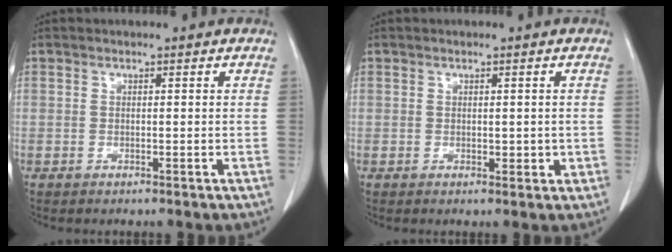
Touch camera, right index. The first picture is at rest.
{"total": 1.6, "force": [0.0, 1.0, 1.2], "torque": [-0.012, -0.002, 0.002]}